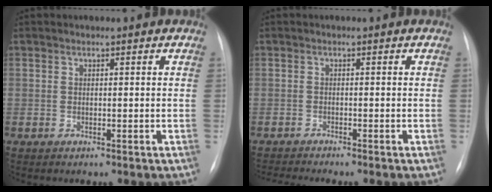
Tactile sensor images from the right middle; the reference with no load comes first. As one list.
[{"total": 4.7, "force": [-4.3, -0.8, 1.8], "torque": [-0.027, -0.010, -0.065]}]